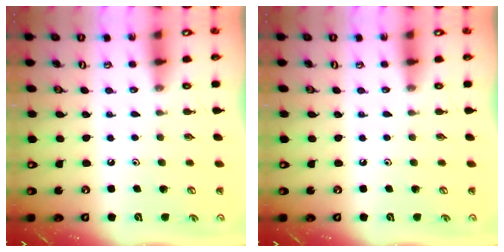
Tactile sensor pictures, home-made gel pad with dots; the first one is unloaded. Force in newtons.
{"total": 0.0}